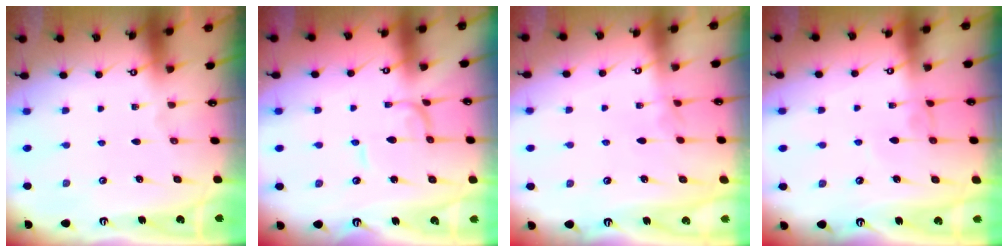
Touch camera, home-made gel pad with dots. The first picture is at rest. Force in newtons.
{"total": 1.3, "press": 1.3, "slide": 0.1}
{"total": 3.0, "press": 3.0, "slide": 0.3}
{"total": 1.0, "press": 1.0, "slide": 0.2}